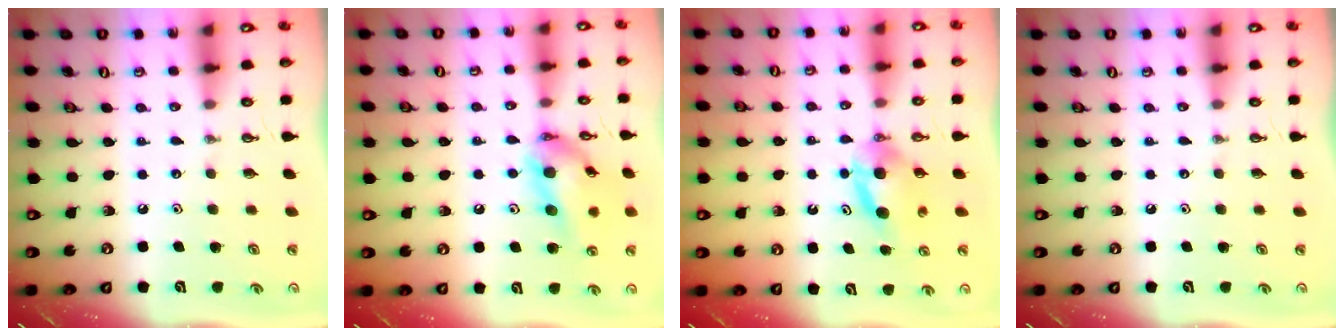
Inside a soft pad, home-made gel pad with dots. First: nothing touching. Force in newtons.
{"total": 14.2, "press": 14.2, "slide": 1.2}
{"total": 6.8, "press": 6.8, "slide": 0.1}
{"total": 0.0}